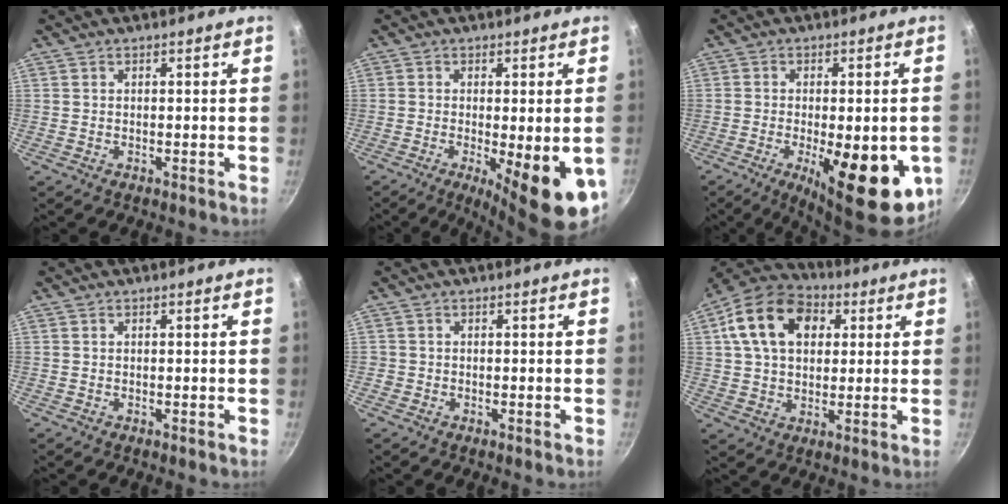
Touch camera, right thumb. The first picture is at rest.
{"total": 13.5, "force": [-4.0, 3.5, 12.5], "torque": [-0.161, -0.014, -0.047]}
{"total": 18.7, "force": [-5.6, 6.8, 16.4], "torque": [-0.194, 0.000, -0.065]}
{"total": 0.0}
{"total": 0.9, "force": [-0.3, 0.8, 0.1], "torque": [-0.001, 0.001, -0.007]}
{"total": 16.5, "force": [4.9, 11.7, 10.7], "torque": [-0.168, 0.015, 0.068]}